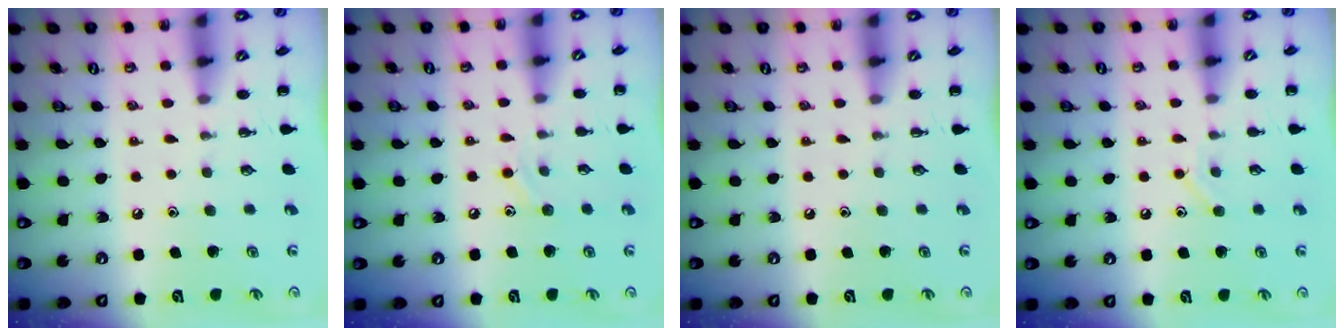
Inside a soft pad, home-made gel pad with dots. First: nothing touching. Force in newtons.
{"total": 6.3, "press": 6.1, "slide": 1.6}
{"total": 0.0}
{"total": 7.4, "press": 7.2, "slide": 1.4}